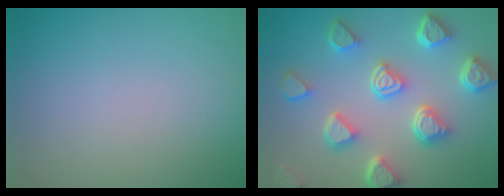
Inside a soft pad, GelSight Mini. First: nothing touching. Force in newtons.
{"total": 7.2, "press": 5.8, "slide": 4.2}